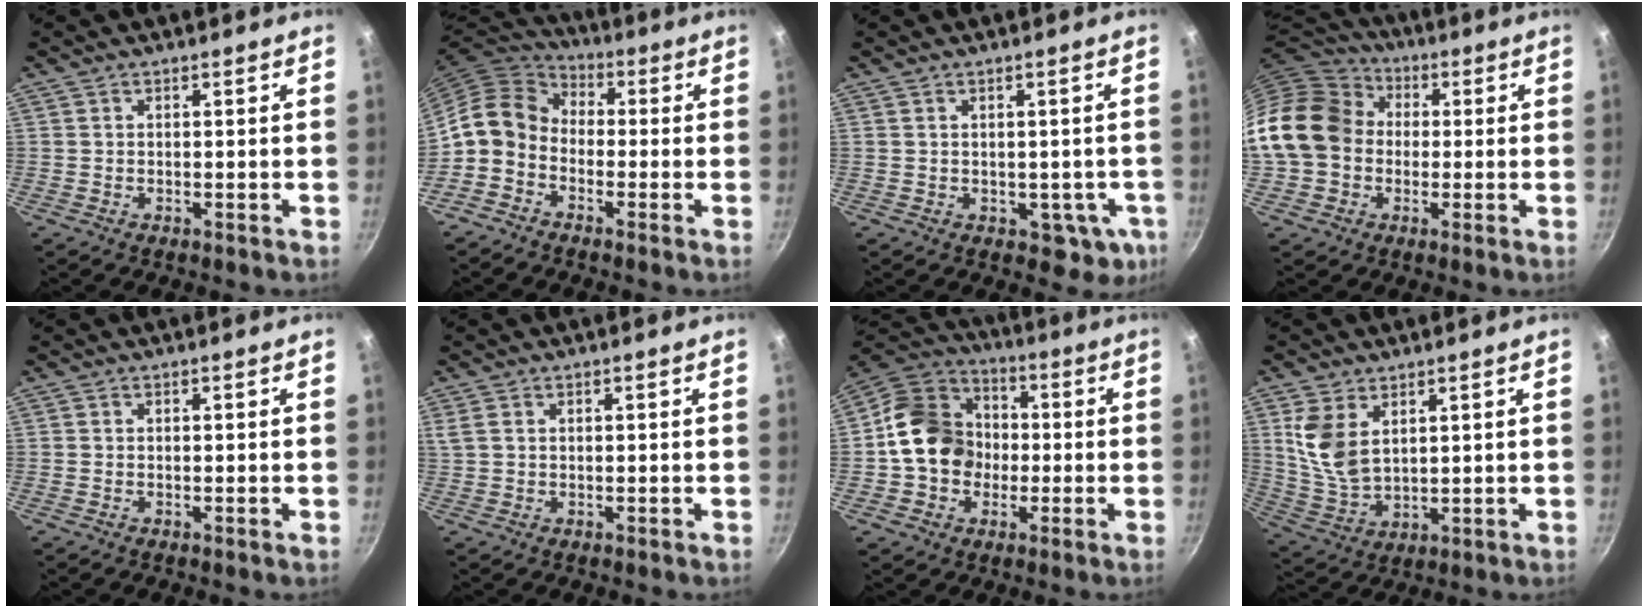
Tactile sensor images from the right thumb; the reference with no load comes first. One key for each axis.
{"total": 9.5, "fx": -2.5, "fy": 7.4, "fz": 5.4, "tx": -0.077, "ty": 0.044, "tz": -0.074}
{"total": 6.1, "fx": -1.0, "fy": 4.2, "fz": 4.4, "tx": -0.021, "ty": 0.010, "tz": -0.004}
{"total": 17.8, "fx": 0.5, "fy": 14.7, "fz": 10.0, "tx": -0.172, "ty": 0.041, "tz": 0.002}
{"total": 0.0}
{"total": 1.7, "fx": 0.6, "fy": 1.2, "fz": 1.1, "tx": -0.022, "ty": 0.001, "tz": 0.014}
{"total": 15.1, "fx": -0.9, "fy": 12.9, "fz": 7.8, "tx": -0.104, "ty": 0.035, "tz": -0.025}
{"total": 9.6, "fx": 3.6, "fy": 5.8, "fz": 6.7, "tx": -0.127, "ty": -0.025, "tz": 0.083}